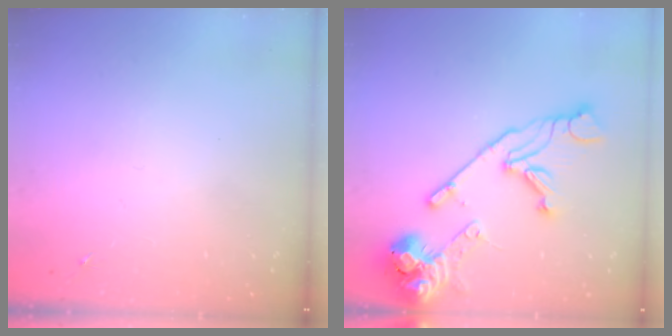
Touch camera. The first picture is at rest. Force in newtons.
{"total": 18.4, "press": 18.2, "slide": 2.3}